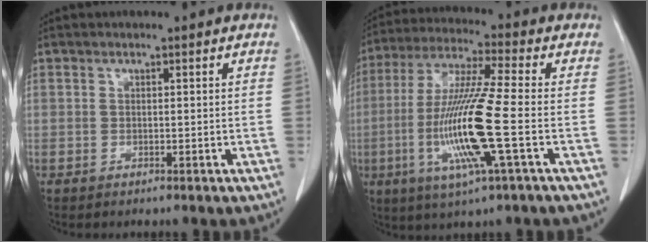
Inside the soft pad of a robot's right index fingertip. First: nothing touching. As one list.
[{"total": 14.8, "force": [-3.4, -0.2, 14.5], "torque": [-0.300, -0.014, -0.073]}]